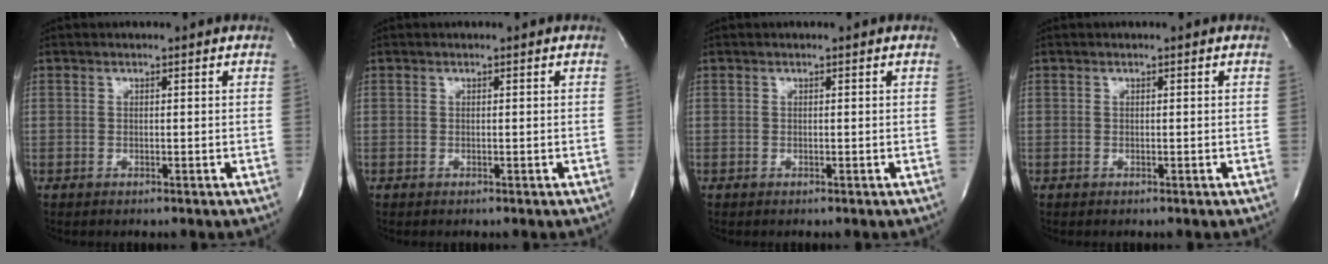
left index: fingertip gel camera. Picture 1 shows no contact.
{"total": 0.0}
{"total": 0.0}
{"total": 0.0}